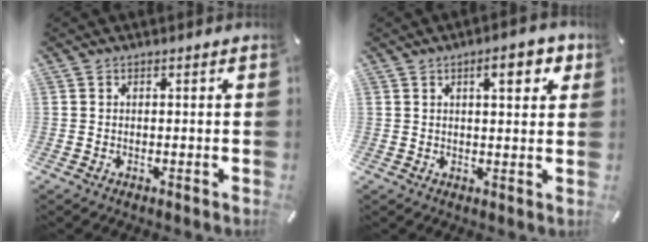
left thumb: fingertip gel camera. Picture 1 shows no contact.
{"total": 6.4, "force": [3.0, 2.1, 5.3], "torque": [-0.069, -0.009, 0.041]}